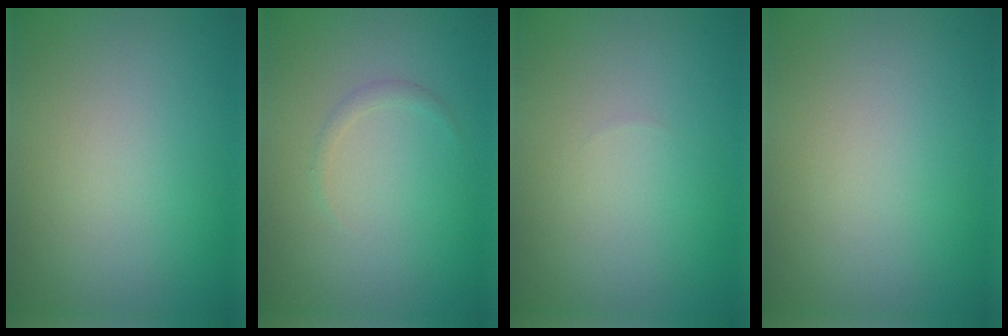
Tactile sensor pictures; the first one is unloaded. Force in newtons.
{"total": 0.6, "press": 0.6, "slide": 0.0}
{"total": 0.0}
{"total": 0.0}